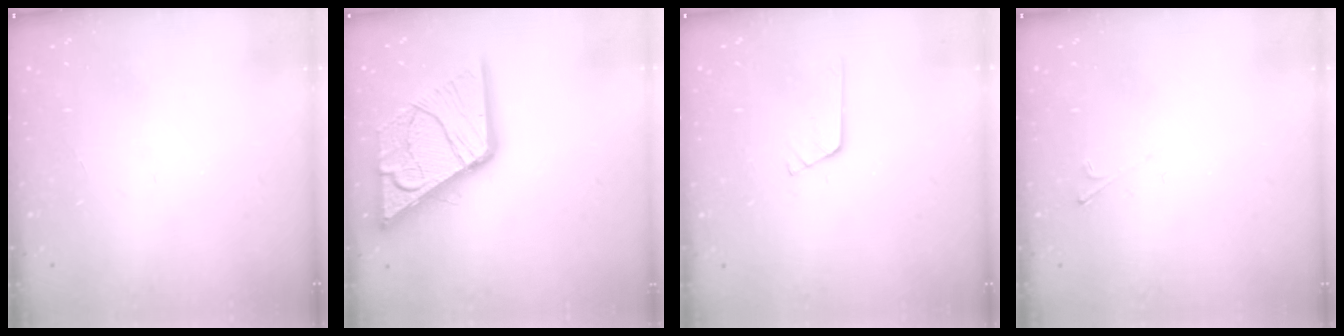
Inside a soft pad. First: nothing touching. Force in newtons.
{"total": 22.7, "press": 22.6, "slide": 2.7}
{"total": 2.9, "press": 2.8, "slide": 0.3}
{"total": 1.9, "press": 1.9, "slide": 0.4}